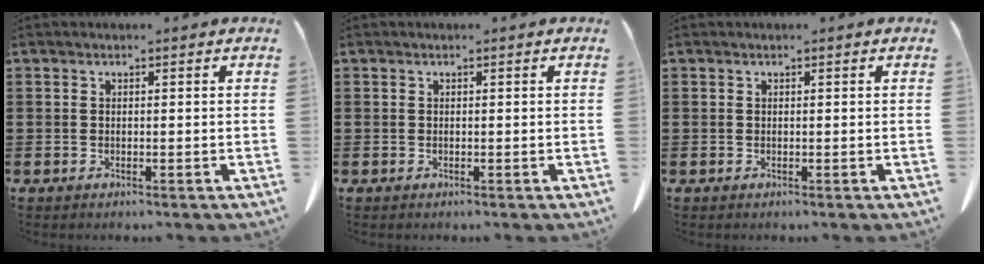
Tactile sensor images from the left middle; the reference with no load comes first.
{"total": 0.0}
{"total": 0.0}